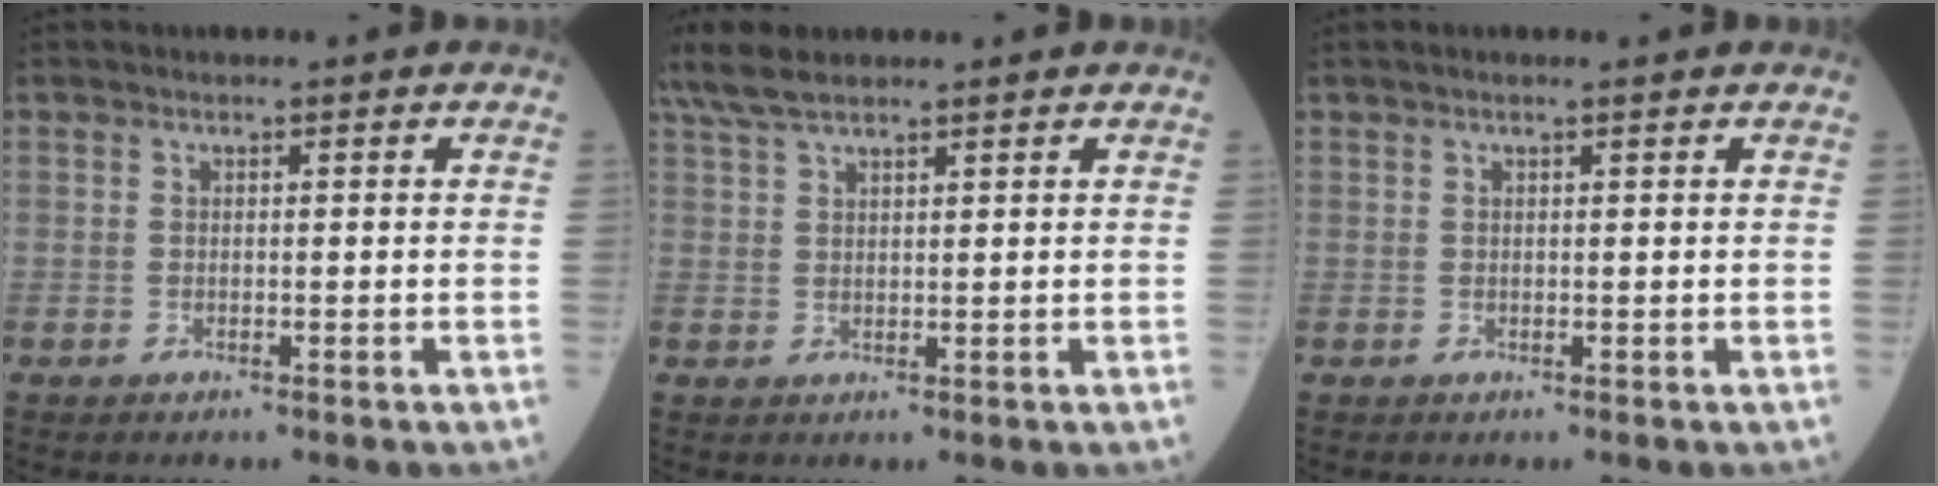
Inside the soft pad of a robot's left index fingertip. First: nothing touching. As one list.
[{"total": 6.1, "force": [5.0, 1.3, 3.3], "torque": [-0.076, 0.026, 0.100]}, {"total": 1.3, "force": [1.0, -0.1, 0.8], "torque": [-0.014, 0.007, 0.017]}]